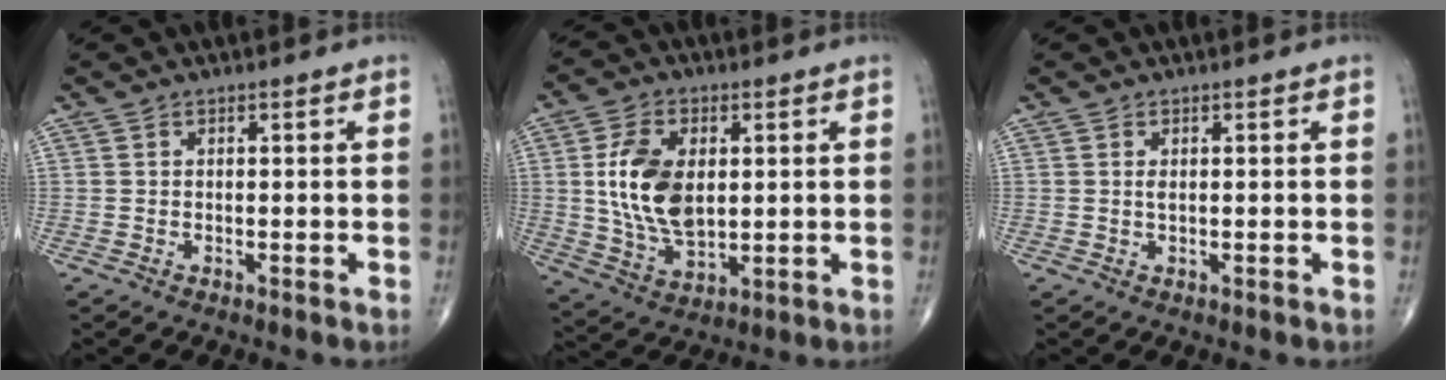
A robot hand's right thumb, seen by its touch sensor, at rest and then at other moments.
{"total": 13.2, "force": [1.8, 7.8, 10.5], "torque": [-0.185, -0.009, 0.042]}
{"total": 0.8, "force": [0.2, 0.3, 0.7], "torque": [-0.013, 0.000, 0.006]}